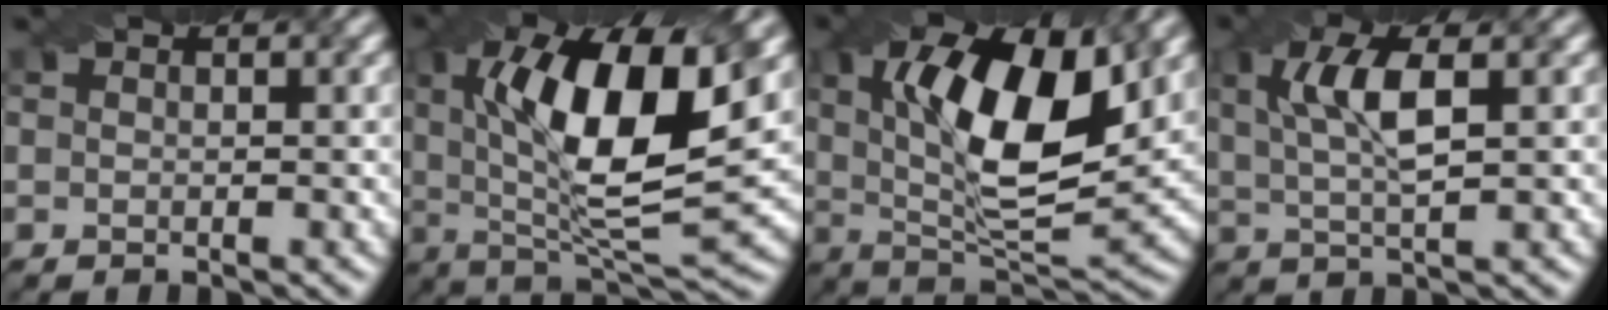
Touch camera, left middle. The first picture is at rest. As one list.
[{"total": 14.3, "force": [3.4, 4.9, 13.0], "torque": [-0.212, 0.002, 0.052]}, {"total": 12.5, "force": [3.2, 4.7, 11.1], "torque": [-0.173, 0.004, 0.051]}, {"total": 5.7, "force": [1.6, 1.7, 5.2], "torque": [-0.102, 0.004, 0.032]}]